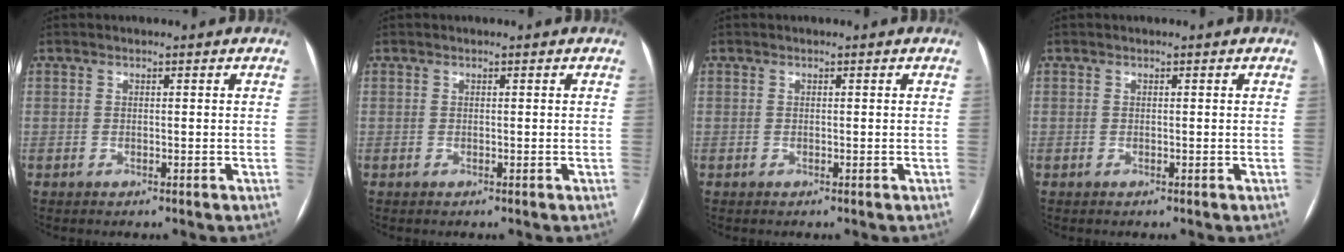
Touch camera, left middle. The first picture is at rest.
{"total": 0.0}
{"total": 0.0}
{"total": 0.0}